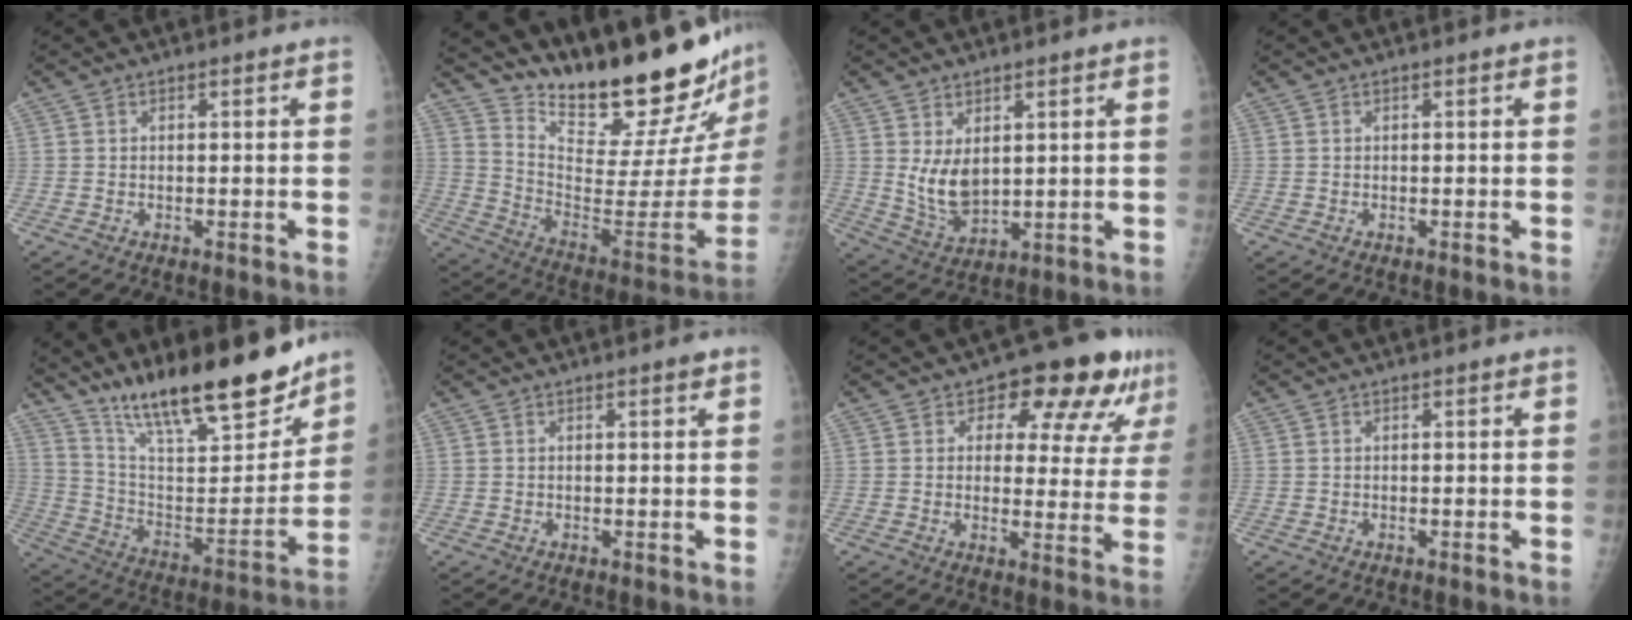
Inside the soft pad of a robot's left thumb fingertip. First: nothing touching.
{"total": 29.4, "force": [24.7, 5.1, 15.2], "torque": [-0.215, -0.177, 0.361]}
{"total": 7.3, "force": [2.0, 4.3, 5.6], "torque": [-0.089, -0.026, 0.055]}
{"total": 0.0}
{"total": 24.2, "force": [18.6, 5.9, 14.2], "torque": [-0.195, -0.091, 0.314]}
{"total": 0.8, "force": [0.5, 0.1, 0.6], "torque": [-0.009, -0.001, 0.006]}
{"total": 13.2, "force": [7.6, 6.8, 8.3], "torque": [-0.054, -0.023, 0.090]}
{"total": 0.0}